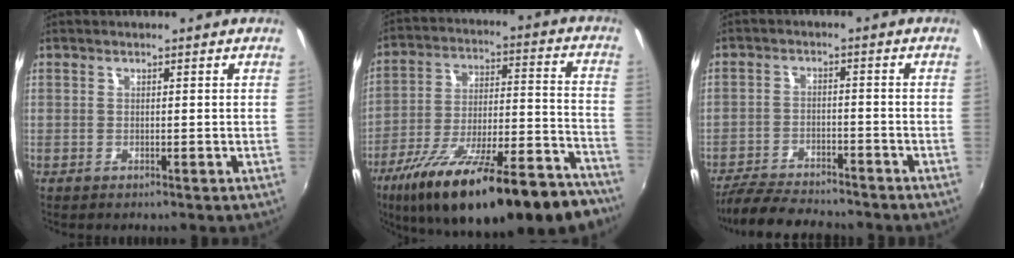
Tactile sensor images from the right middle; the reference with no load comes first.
{"total": 29.8, "force": [-22.1, 8.4, 18.2], "torque": [-0.286, -0.041, -0.317]}
{"total": 12.2, "force": [-10.8, 2.8, 4.8], "torque": [-0.122, -0.017, -0.174]}